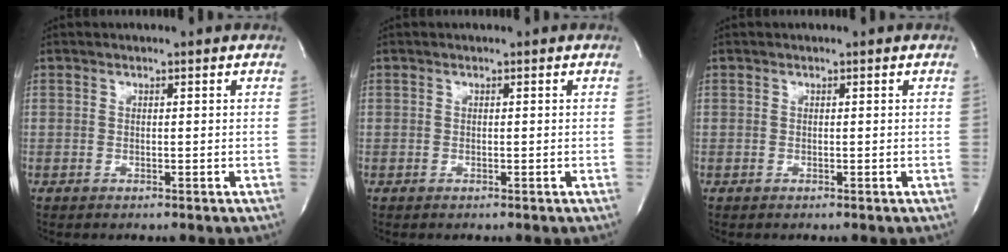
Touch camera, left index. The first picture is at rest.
{"total": 0.0}
{"total": 0.0}